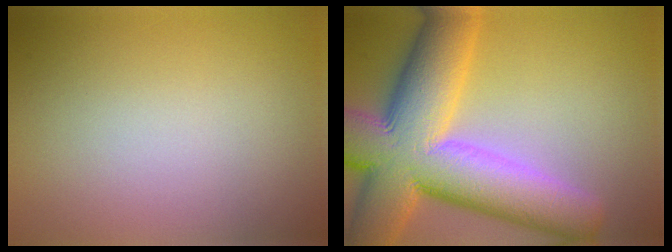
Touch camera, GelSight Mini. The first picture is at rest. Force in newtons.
{"total": 15.1, "press": 15.1, "slide": 0.9}